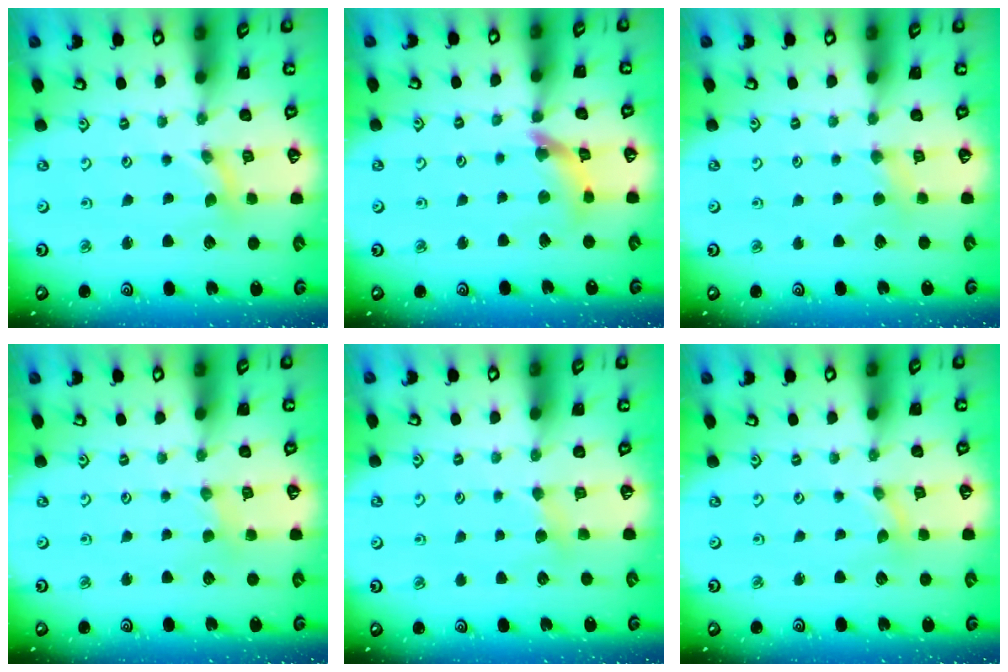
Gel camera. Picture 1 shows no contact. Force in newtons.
{"total": 9.0, "press": 8.9, "slide": 0.9}
{"total": 3.3, "press": 3.2, "slide": 0.7}
{"total": 1.9, "press": 1.9, "slide": 0.3}
{"total": 3.3, "press": 3.3, "slide": 0.6}
{"total": 0.0}